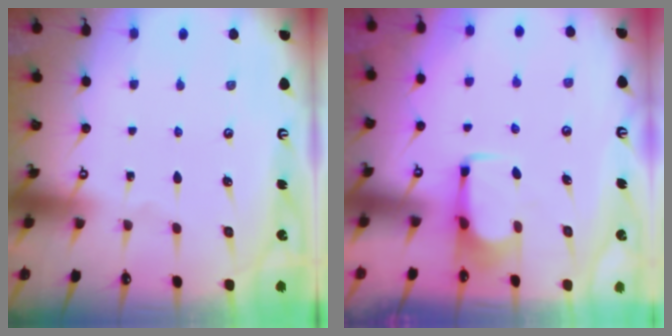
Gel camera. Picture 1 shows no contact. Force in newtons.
{"total": 2.8, "press": 2.8, "slide": 0.5}